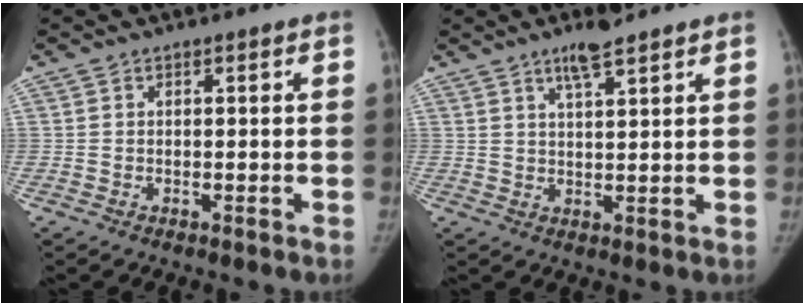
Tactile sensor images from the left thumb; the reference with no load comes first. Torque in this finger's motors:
{"motor_torque": [0.20, -0.34, 0.73, -0.82, 0.20]}